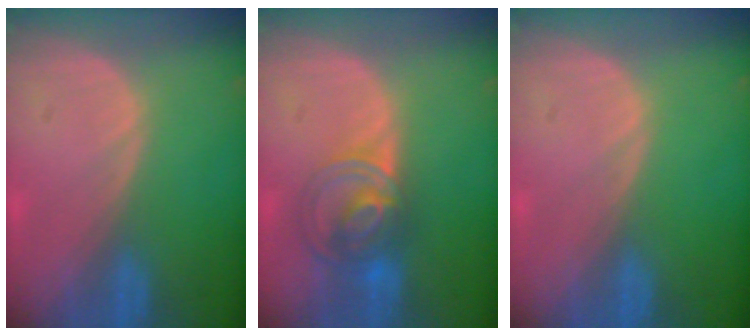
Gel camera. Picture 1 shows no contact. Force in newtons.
{"total": 7.3, "press": 6.3, "slide": 3.7}
{"total": 0.0}